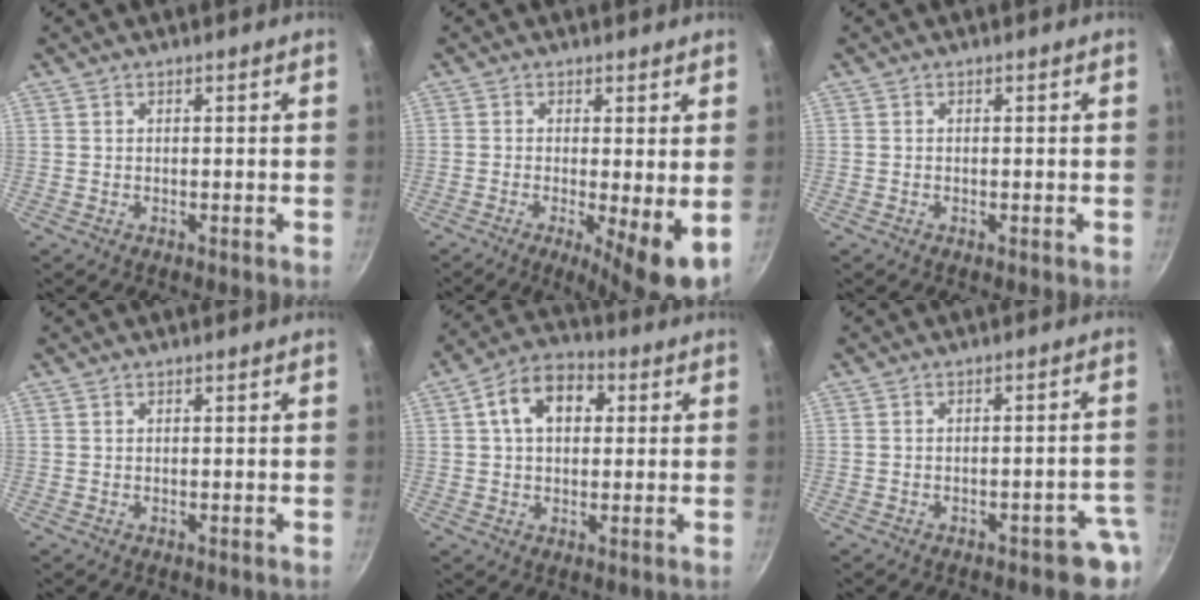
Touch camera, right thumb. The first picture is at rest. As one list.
[{"total": 7.2, "force": [-1.0, 1.5, 7.0], "torque": [-0.104, -0.010, -0.014]}, {"total": 0.0}, {"total": 0.0}, {"total": 10.5, "force": [2.6, 7.2, 7.3], "torque": [-0.092, 0.020, 0.027]}, {"total": 4.6, "force": [-2.7, 2.3, 2.9], "torque": [0.000, 0.036, -0.025]}]